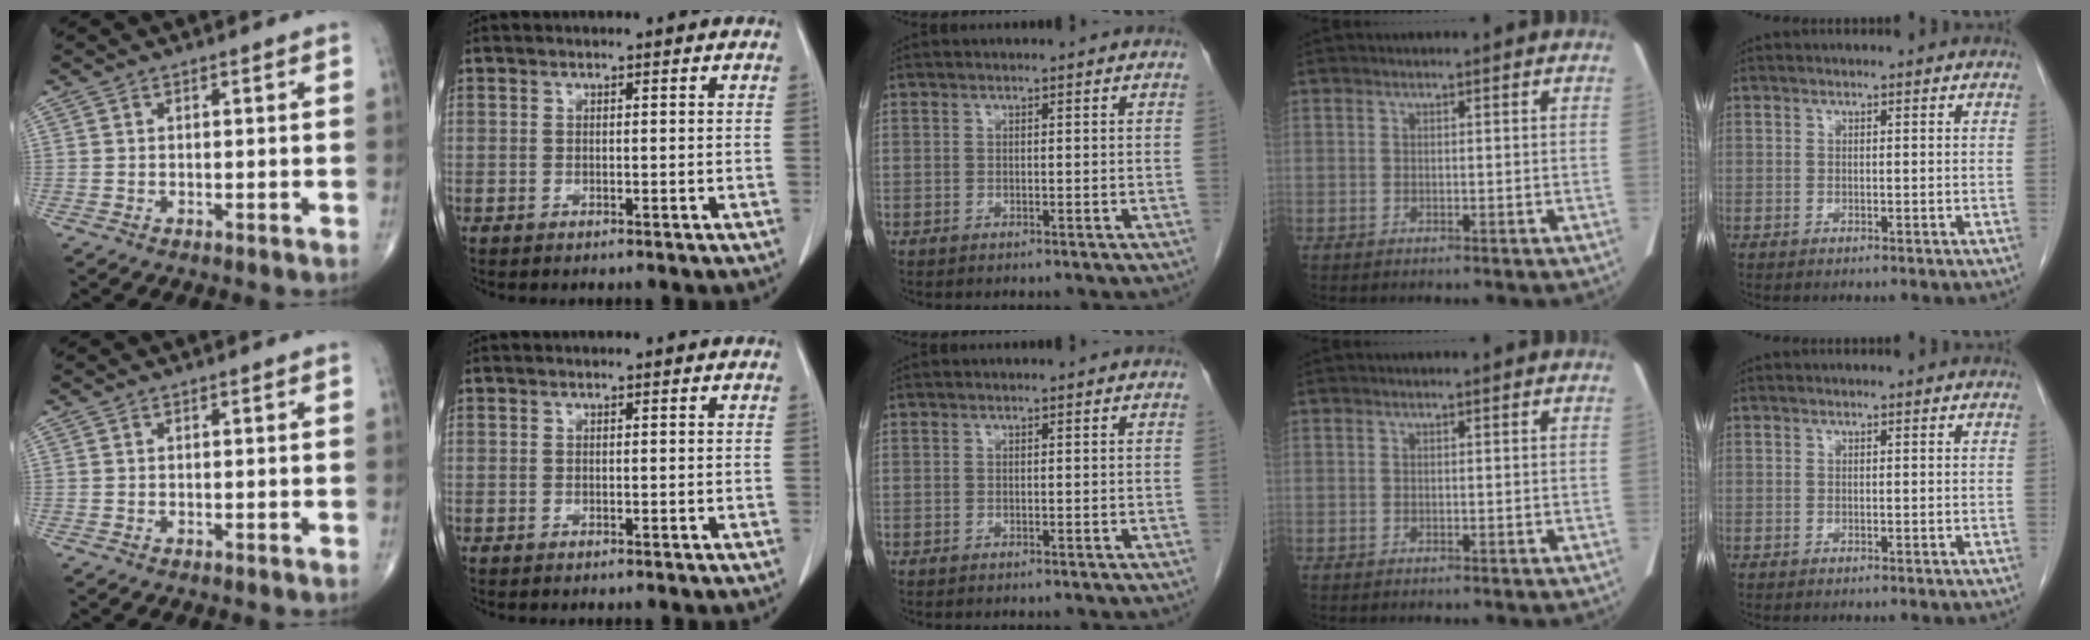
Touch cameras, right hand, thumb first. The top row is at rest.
{}